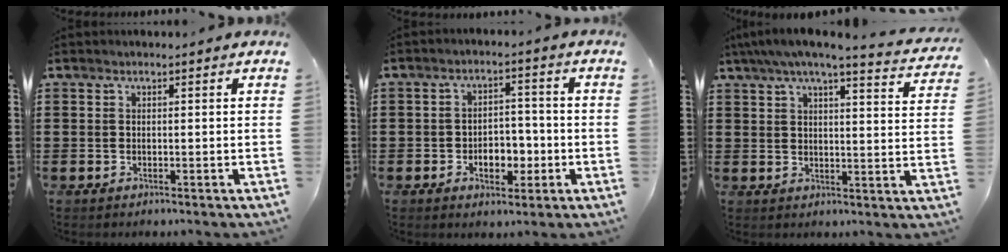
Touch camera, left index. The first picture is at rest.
{"total": 5.2, "force": [-1.8, 3.4, 3.5], "torque": [-0.057, 0.008, -0.035]}
{"total": 5.2, "force": [4.2, 0.2, 3.1], "torque": [-0.079, -0.019, 0.068]}